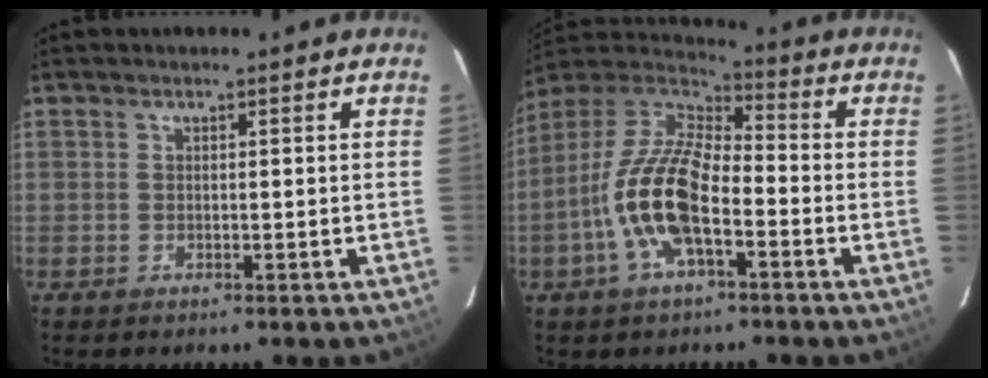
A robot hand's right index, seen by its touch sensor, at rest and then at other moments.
{"total": 15.6, "force": [-5.1, 6.3, 13.4], "torque": [-0.272, -0.001, -0.104]}